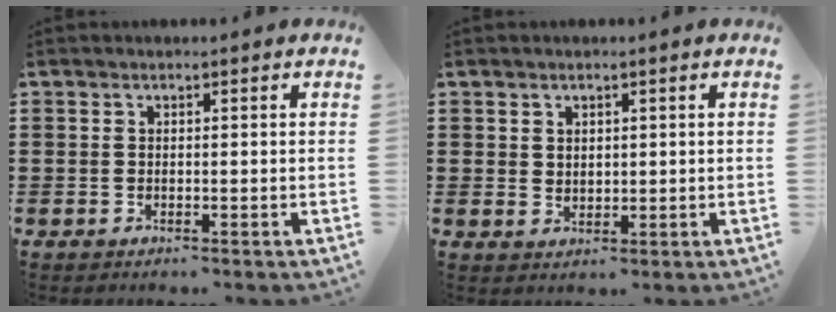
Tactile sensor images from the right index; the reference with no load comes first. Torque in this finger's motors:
{"motor_torque": [-0.10, 0.24, 0.01, 0.00]}